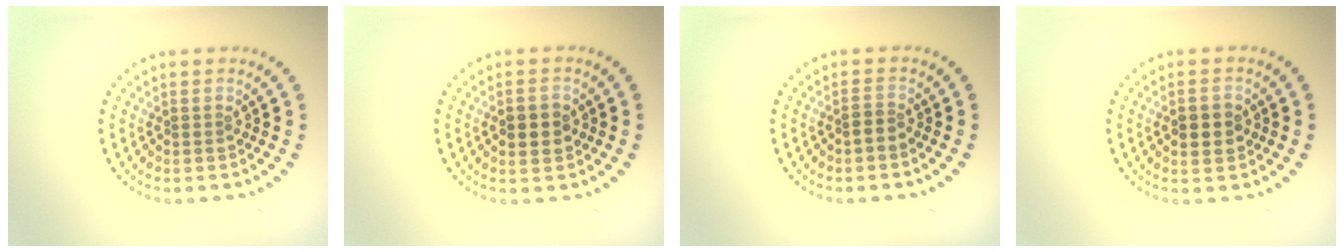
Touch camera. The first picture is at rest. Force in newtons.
{"total": 3.0, "press": 3.0, "slide": 0.2}
{"total": 1.2, "press": 0.9, "slide": 0.8}
{"total": 3.0, "press": 3.0, "slide": 0.2}